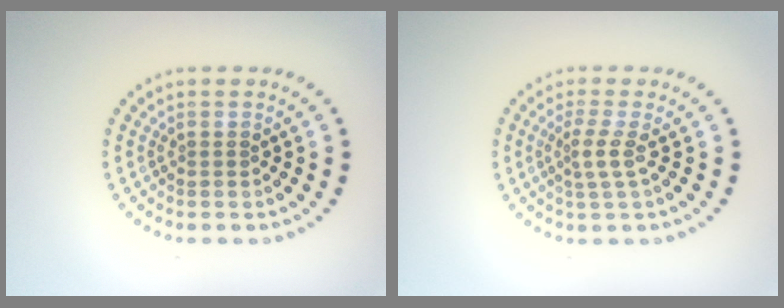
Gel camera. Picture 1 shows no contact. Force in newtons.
{"total": 1.9, "press": 1.4, "slide": 1.3}